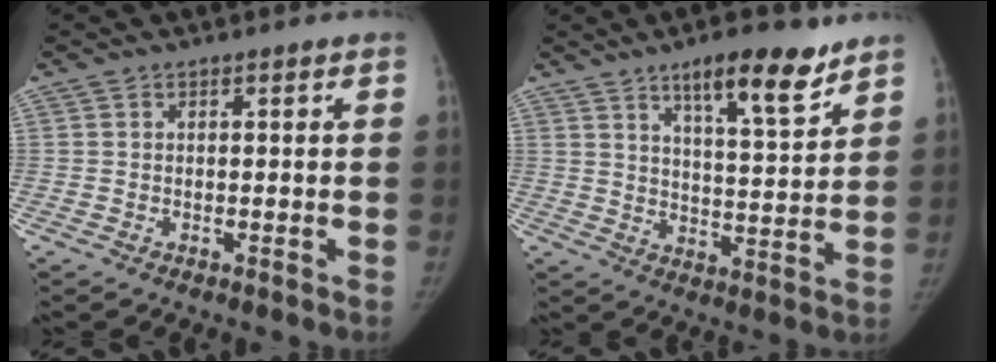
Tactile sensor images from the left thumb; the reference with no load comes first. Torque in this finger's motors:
{"motor_torque": [0.69, -0.22, 0.82, -0.91, 0.23]}